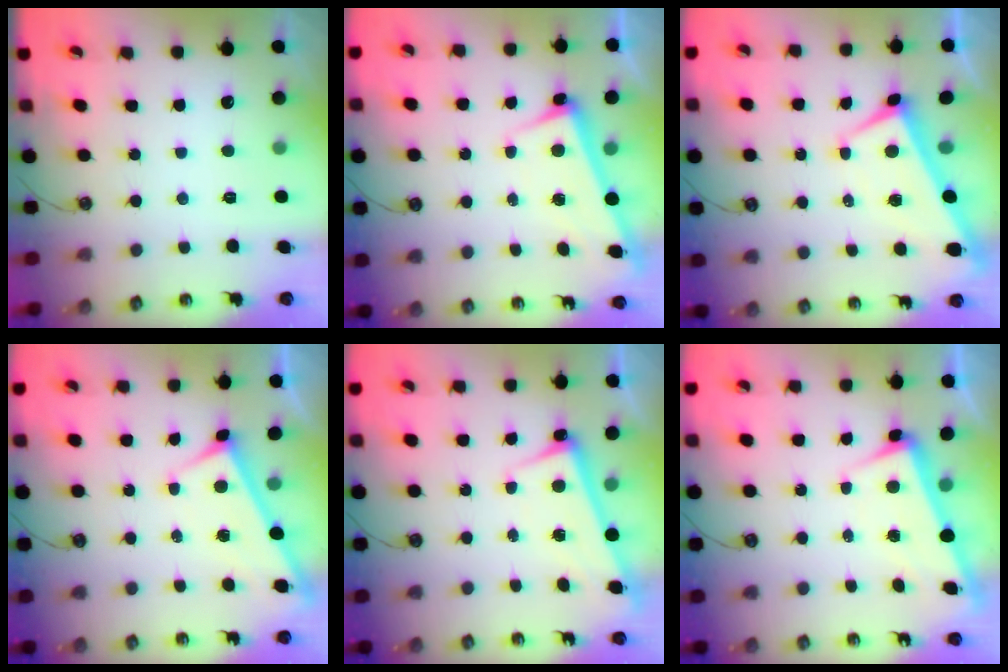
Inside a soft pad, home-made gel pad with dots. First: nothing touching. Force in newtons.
{"total": 2.5, "press": 2.4, "slide": 0.7}
{"total": 2.2, "press": 2.1, "slide": 0.6}
{"total": 2.9, "press": 2.9, "slide": 0.2}
{"total": 2.7, "press": 2.6, "slide": 0.7}
{"total": 3.1, "press": 3.0, "slide": 0.9}